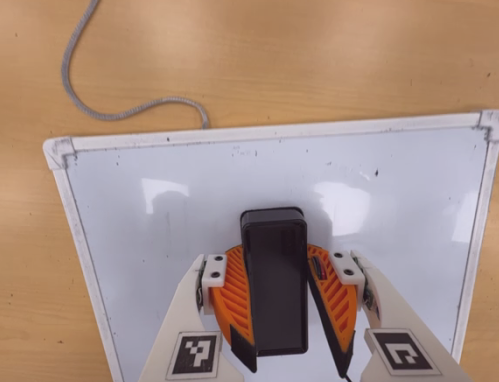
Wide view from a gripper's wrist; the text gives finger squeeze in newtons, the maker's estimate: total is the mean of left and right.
{"total": 13.8, "left": 15.4, "right": 12.1}